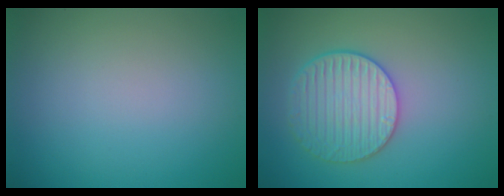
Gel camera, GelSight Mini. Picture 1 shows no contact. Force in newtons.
{"total": 4.1, "press": 3.8, "slide": 1.4}